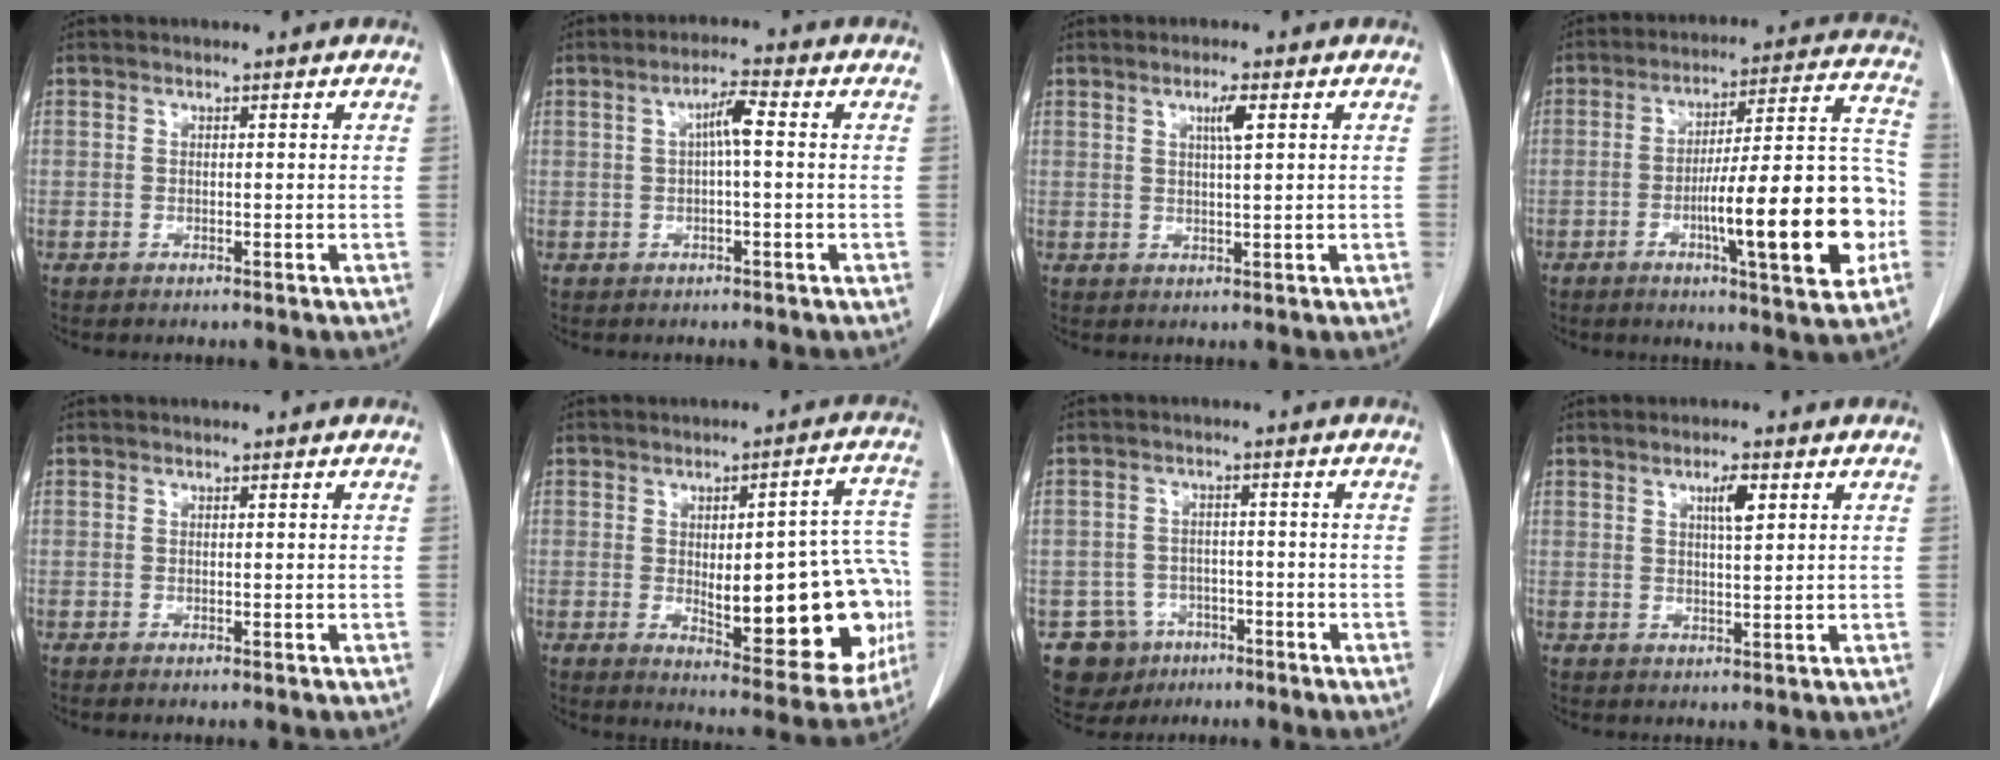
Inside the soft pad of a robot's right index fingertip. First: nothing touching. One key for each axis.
{"total": 3.6, "fx": 0.3, "fy": 0.3, "fz": 3.5, "tx": -0.064, "ty": 0.009, "tz": 0.007}
{"total": 2.7, "fx": 1.1, "fy": 0.0, "fz": 2.5, "tx": -0.045, "ty": -0.001, "tz": 0.019}
{"total": 19.4, "fx": -5.4, "fy": 2.4, "fz": 18.5, "tx": -0.243, "ty": 0.020, "tz": -0.073}
{"total": 0.8, "fx": -0.7, "fy": 0.0, "fz": 0.4, "tx": -0.008, "ty": -0.001, "tz": -0.008}
{"total": 21.2, "fx": -2.9, "fy": 6.5, "fz": 20.0, "tx": -0.180, "ty": 0.026, "tz": -0.008}
{"total": 6.8, "fx": -3.6, "fy": 5.7, "fz": 0.3, "tx": -0.007, "ty": 0.011, "tz": -0.047}
{"total": 3.2, "fx": 1.3, "fy": 0.5, "fz": 2.9, "tx": -0.049, "ty": 0.000, "tz": 0.022}